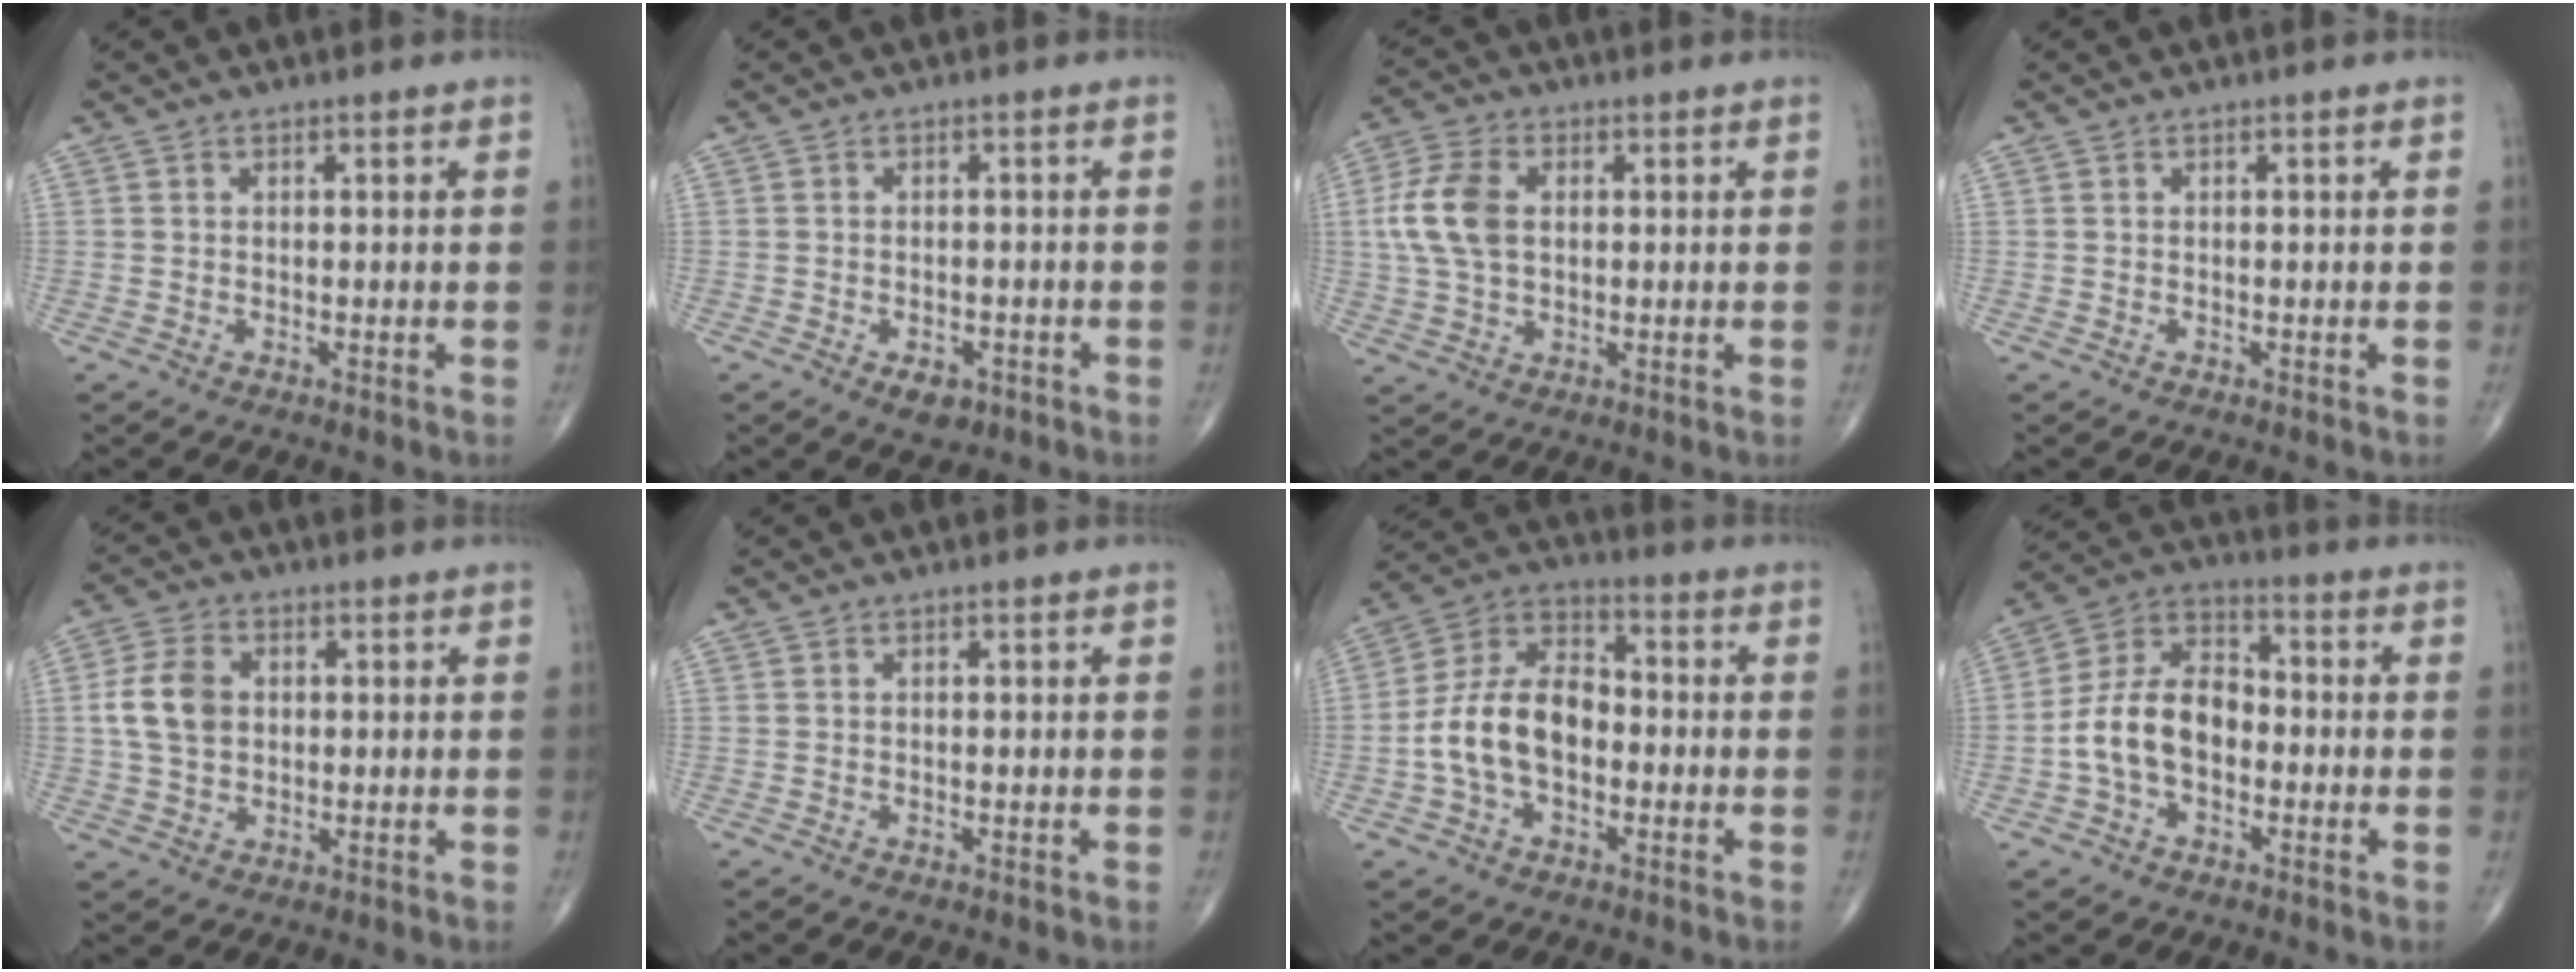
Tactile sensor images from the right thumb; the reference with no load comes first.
{"total": 3.5, "force": [-1.8, 2.0, 2.1], "torque": [-0.021, 0.003, -0.022]}
{"total": 9.8, "force": [1.3, 6.3, 7.4], "torque": [-0.160, 0.009, 0.025]}
{"total": 0.0}
{"total": 8.0, "force": [0.9, 5.8, 5.4], "torque": [-0.098, 0.006, 0.015]}
{"total": 0.0}
{"total": 13.2, "force": [-2.1, 8.4, 10.0], "torque": [-0.179, 0.041, -0.048]}
{"total": 12.1, "force": [-2.2, 8.0, 8.9], "torque": [-0.155, 0.041, -0.052]}